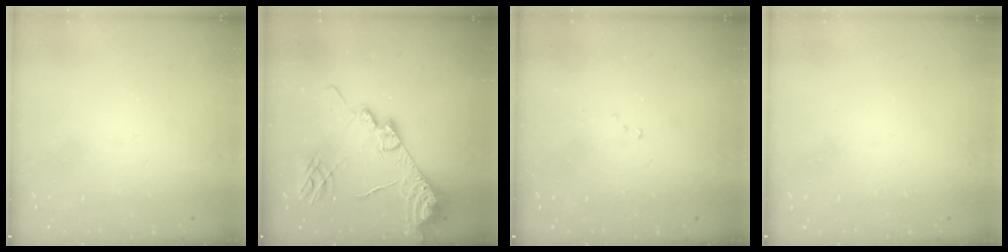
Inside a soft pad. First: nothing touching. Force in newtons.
{"total": 18.3, "press": 18.2, "slide": 2.0}
{"total": 4.8, "press": 4.7, "slide": 0.8}
{"total": 0.0}